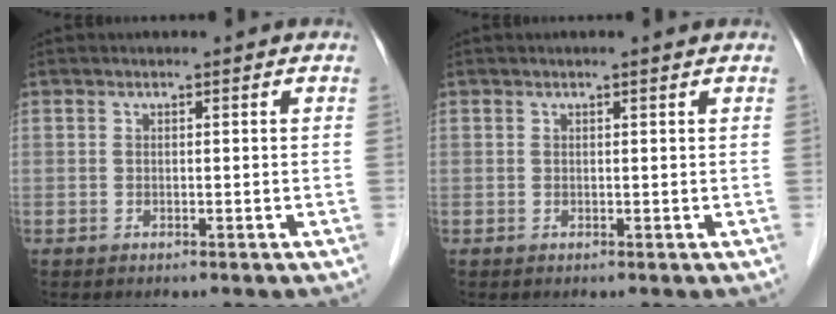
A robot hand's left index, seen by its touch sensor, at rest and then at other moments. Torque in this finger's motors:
{"motor_torque": [0.44, -0.34, -0.01, 0.01]}